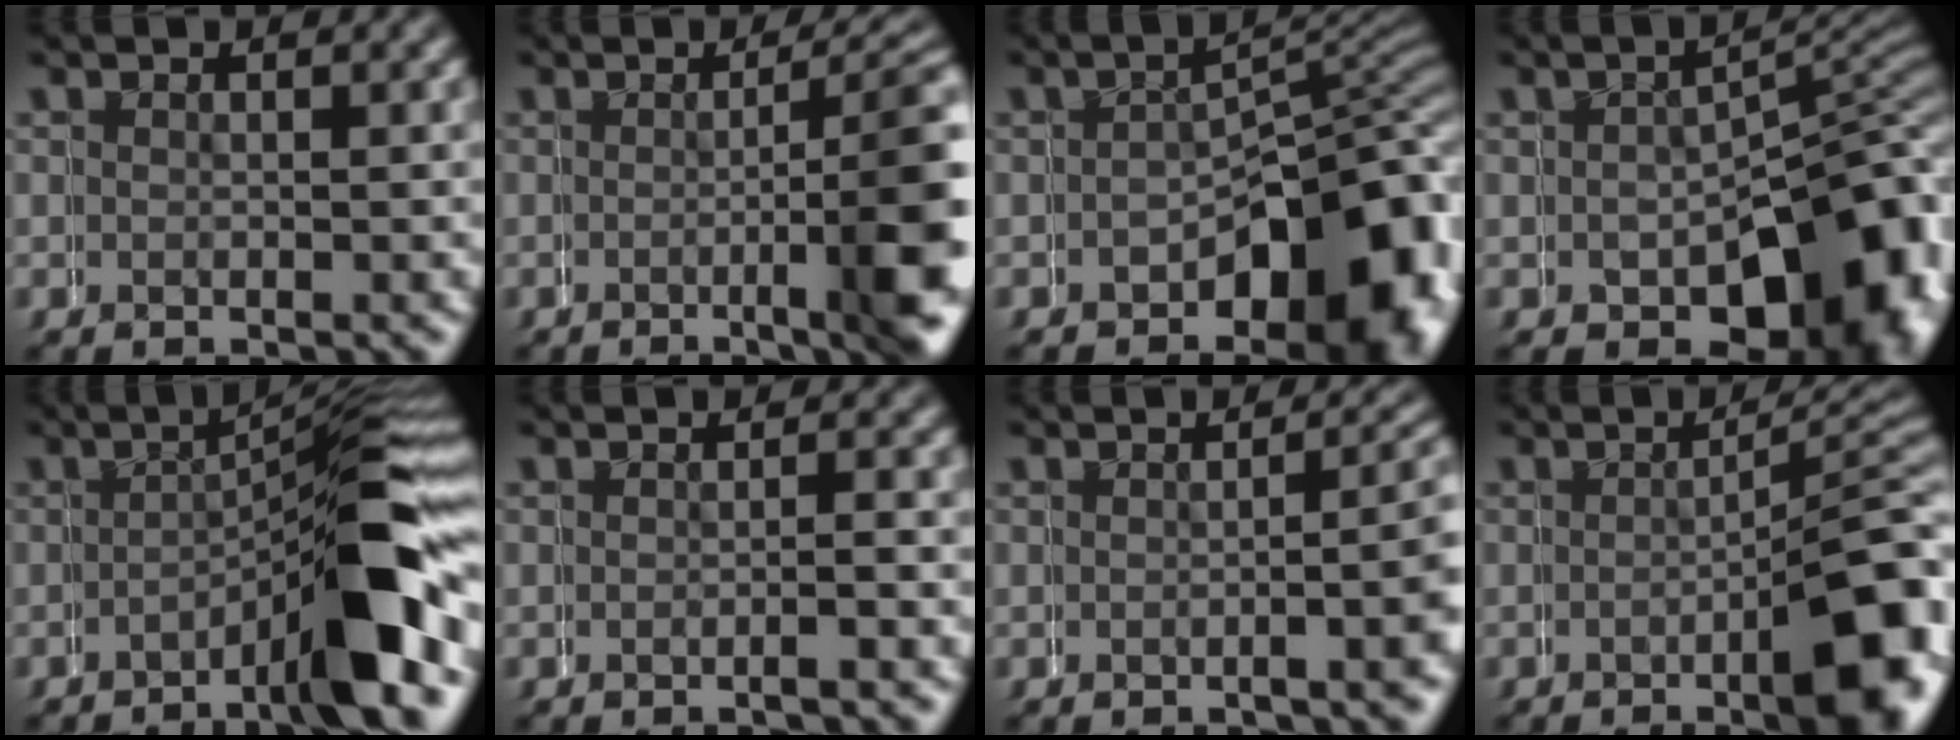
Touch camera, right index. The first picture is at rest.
{"total": 7.3, "force": [-1.7, 1.2, 7.0], "torque": [-0.066, -0.001, -0.023]}
{"total": 10.0, "force": [-4.3, 5.5, 7.2], "torque": [-0.082, 0.001, -0.056]}
{"total": 13.0, "force": [-4.3, 8.0, 9.3], "torque": [-0.122, -0.025, -0.046]}
{"total": 9.5, "force": [-3.4, 1.7, 8.7], "torque": [-0.120, 0.008, -0.048]}
{"total": 1.0, "force": [-0.2, -1.0, 0.0], "torque": [0.012, 0.009, -0.007]}
{"total": 3.0, "force": [-0.1, 0.2, 3.0], "torque": [-0.016, 0.005, -0.001]}
{"total": 8.5, "force": [-3.9, 2.1, 7.3], "torque": [-0.063, 0.010, -0.057]}